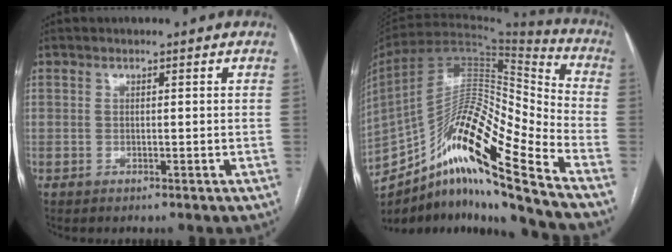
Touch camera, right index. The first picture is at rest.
{"total": 21.8, "force": [-14.2, 1.1, 16.5], "torque": [-0.297, 0.013, -0.255]}